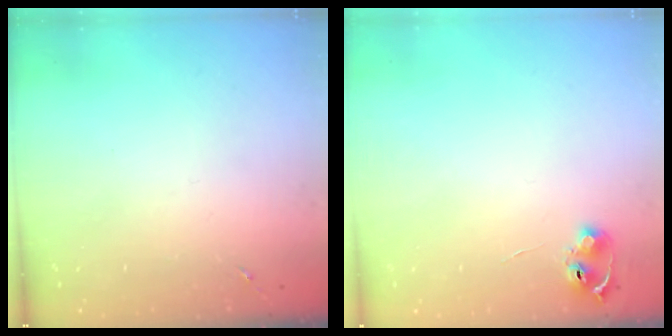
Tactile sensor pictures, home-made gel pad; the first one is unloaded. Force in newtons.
{"total": 6.3, "press": 6.3, "slide": 0.8}